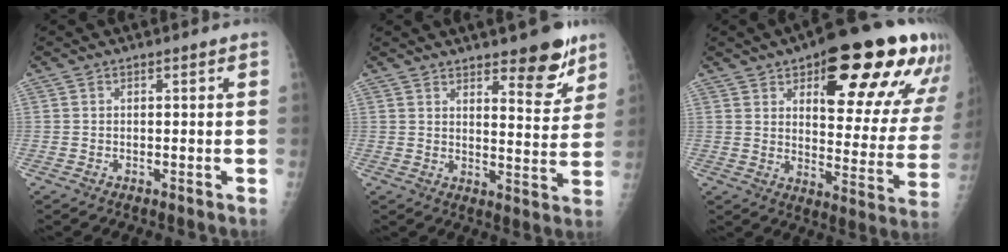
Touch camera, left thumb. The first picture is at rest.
{"total": 9.5, "force": [6.6, 3.0, 6.2], "torque": [-0.055, -0.046, 0.094]}
{"total": 25.3, "force": [13.1, 9.2, 19.6], "torque": [-0.213, -0.034, 0.181]}